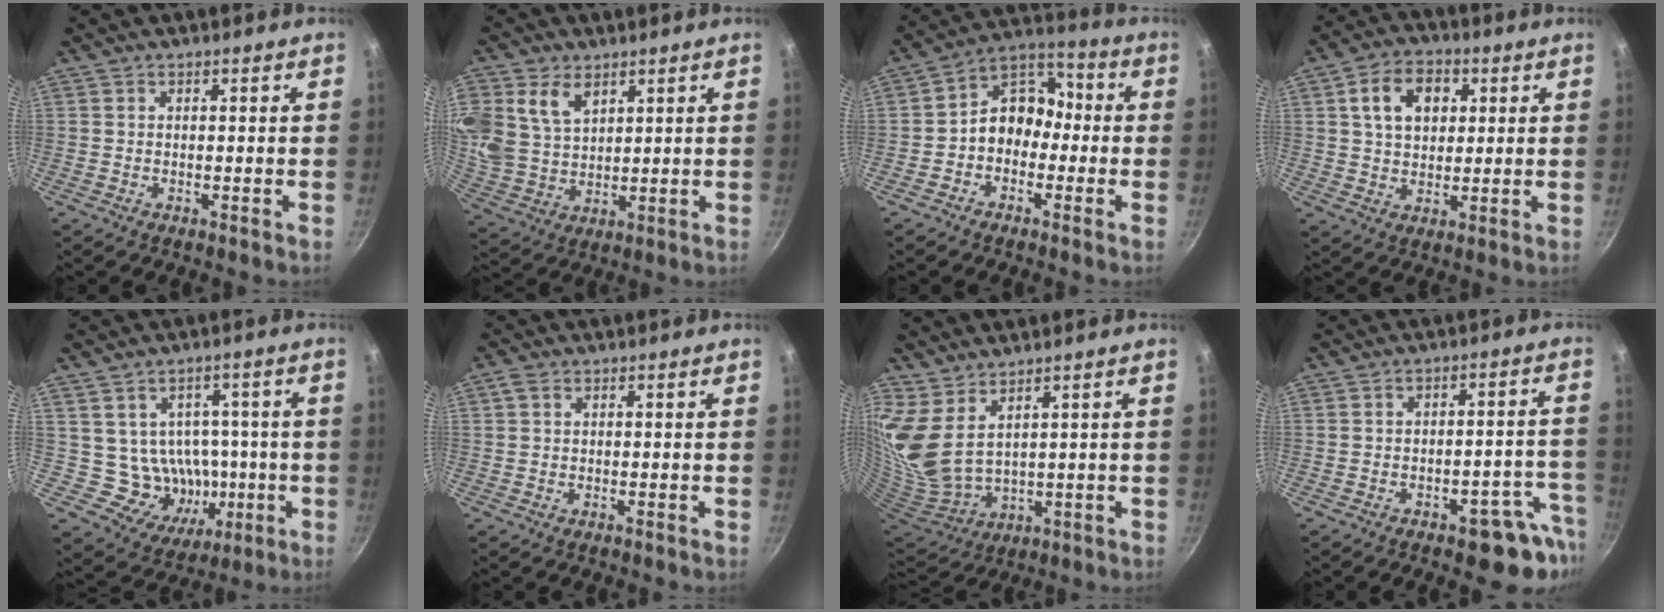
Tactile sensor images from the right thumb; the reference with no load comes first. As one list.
[{"total": 14.3, "force": [5.9, 10.1, 8.1], "torque": [-0.179, -0.009, 0.129]}, {"total": 9.7, "force": [-1.6, 7.7, 5.8], "torque": [-0.045, 0.048, -0.048]}, {"total": 10.2, "force": [2.9, 7.4, 6.4], "torque": [-0.084, 0.005, 0.043]}, {"total": 11.0, "force": [-0.3, 10.1, 4.2], "torque": [-0.014, 0.007, 0.010]}, {"total": 1.3, "force": [0.4, 0.9, 0.8], "torque": [-0.015, 0.004, 0.009]}, {"total": 10.1, "force": [6.4, 4.4, 6.4], "torque": [-0.121, -0.066, 0.147]}, {"total": 9.7, "force": [-5.6, 4.6, 6.4], "torque": [-0.013, 0.058, -0.062]}]